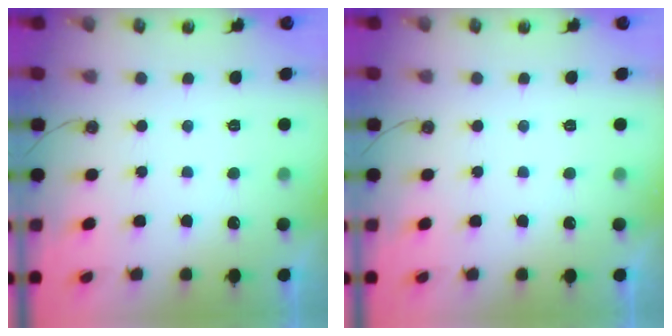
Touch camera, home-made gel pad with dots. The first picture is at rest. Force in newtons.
{"total": 0.0}